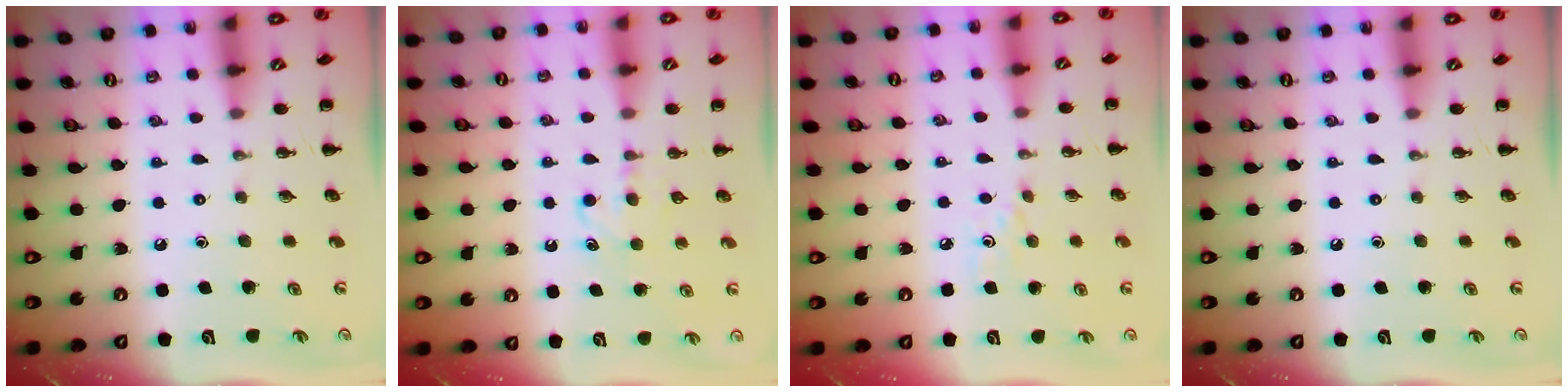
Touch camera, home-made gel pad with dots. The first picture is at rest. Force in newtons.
{"total": 4.6, "press": 4.4, "slide": 1.1}
{"total": 4.1, "press": 3.8, "slide": 1.5}
{"total": 0.0}